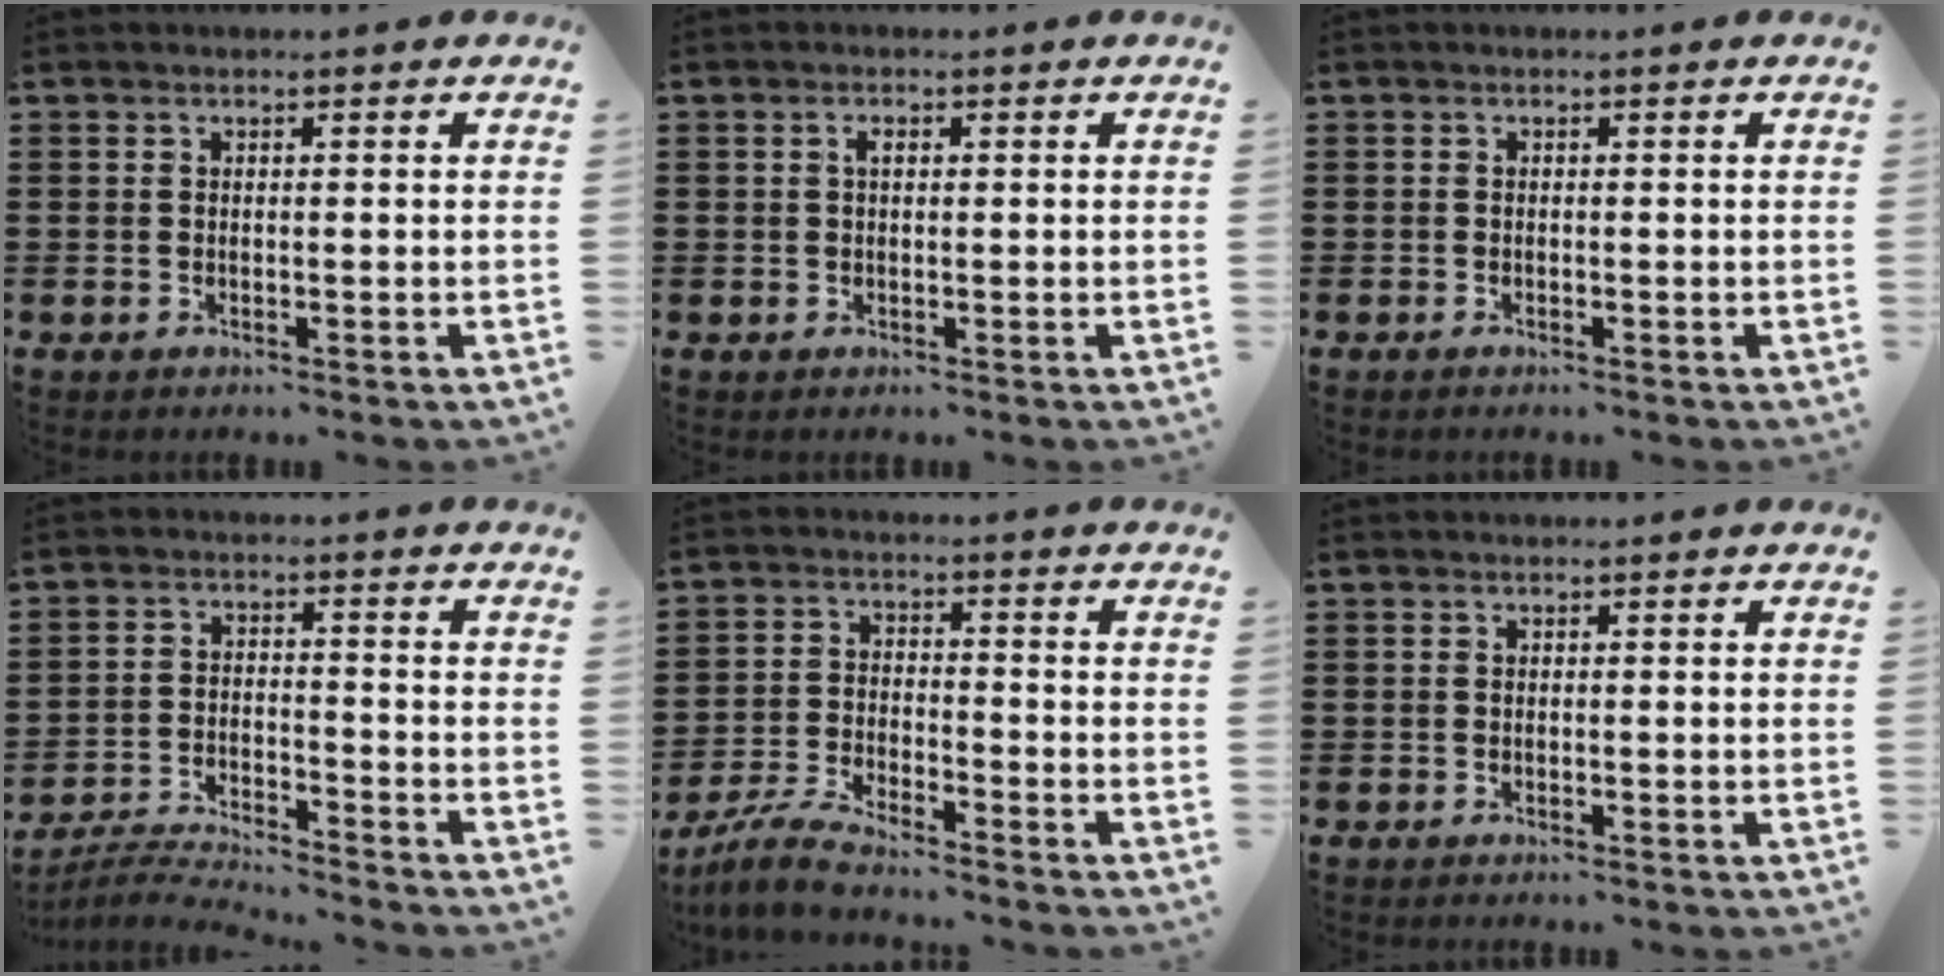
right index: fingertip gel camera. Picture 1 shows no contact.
{"total": 1.2, "force": [0.3, 0.6, 1.0], "torque": [-0.022, 0.005, 0.003]}
{"total": 0.0}
{"total": 4.7, "force": [-4.7, -0.1, 0.8], "torque": [-0.030, -0.007, -0.098]}
{"total": 5.5, "force": [-5.2, 0.1, 1.8], "torque": [-0.050, -0.009, -0.103]}
{"total": 0.0}